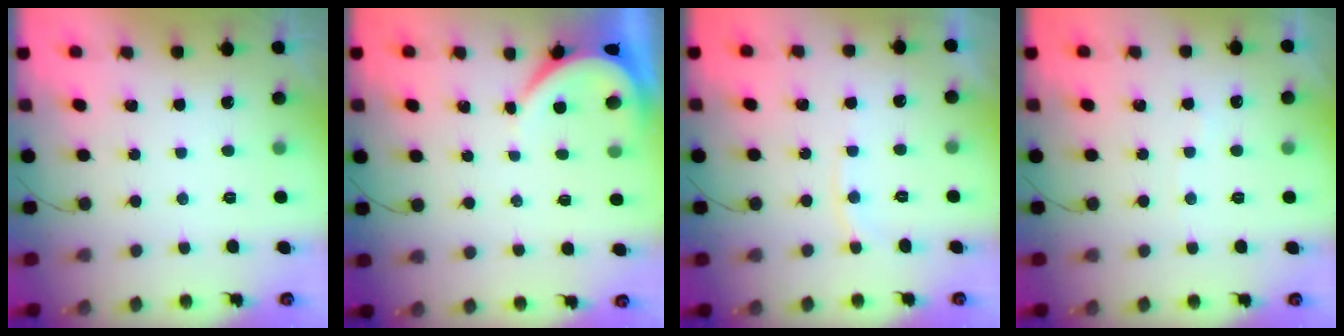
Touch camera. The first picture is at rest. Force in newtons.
{"total": 3.5, "press": 3.4, "slide": 0.5}
{"total": 5.3, "press": 5.2, "slide": 0.8}
{"total": 2.4, "press": 2.3, "slide": 0.3}